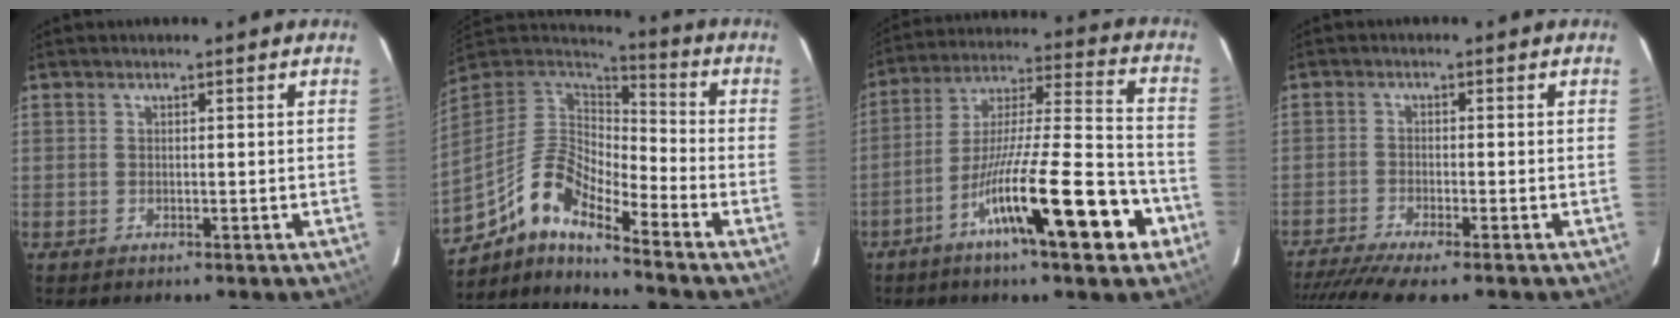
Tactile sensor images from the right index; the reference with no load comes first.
{"total": 11.6, "force": [-8.7, 2.8, 7.1], "torque": [-0.147, 0.031, -0.163]}
{"total": 18.9, "force": [-9.0, 1.8, 16.5], "torque": [-0.273, -0.007, -0.146]}
{"total": 9.5, "force": [-8.0, 0.0, 5.0], "torque": [-0.074, -0.017, -0.128]}